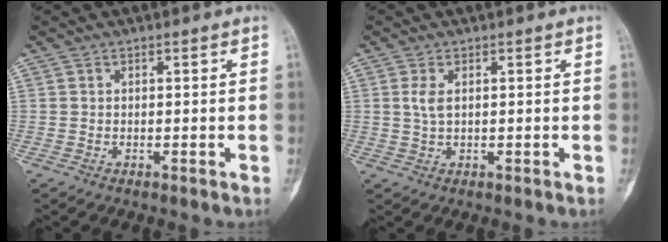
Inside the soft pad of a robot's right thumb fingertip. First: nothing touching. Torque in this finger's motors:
{"motor_torque": [0.53, 0.65, 0.24, -0.35, 0.12]}